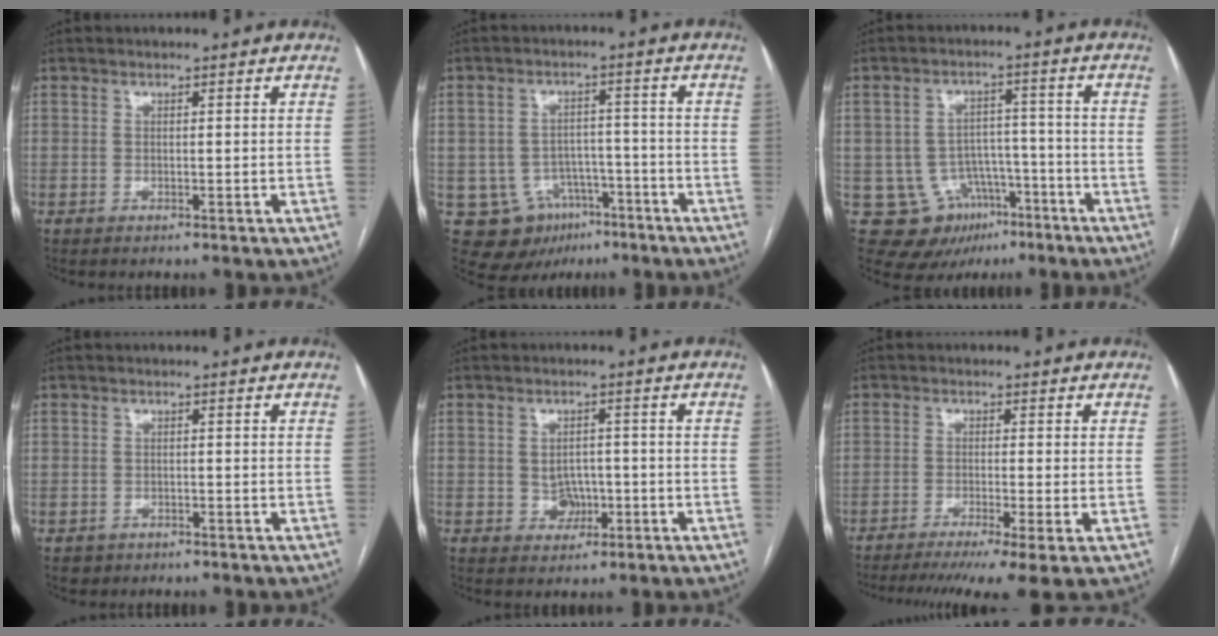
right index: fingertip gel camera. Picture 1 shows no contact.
{"total": 10.0, "force": [-4.9, 8.0, 3.3], "torque": [-0.056, 0.018, -0.062]}
{"total": 10.3, "force": [-4.7, 8.6, 3.2], "torque": [-0.054, 0.023, -0.059]}
{"total": 1.8, "force": [-0.9, 1.5, 0.0], "torque": [-0.004, 0.004, -0.013]}
{"total": 3.5, "force": [-0.7, 3.0, 1.7], "torque": [-0.023, 0.007, -0.004]}
{"total": 8.5, "force": [-5.7, -0.4, 6.3], "torque": [-0.094, -0.014, -0.089]}